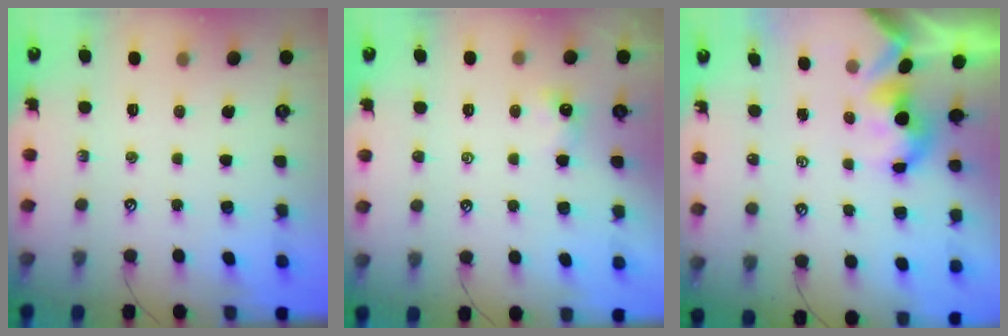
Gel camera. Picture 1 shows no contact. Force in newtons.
{"total": 0.6, "press": 0.4, "slide": 0.4}
{"total": 1.8, "press": 1.7, "slide": 0.4}